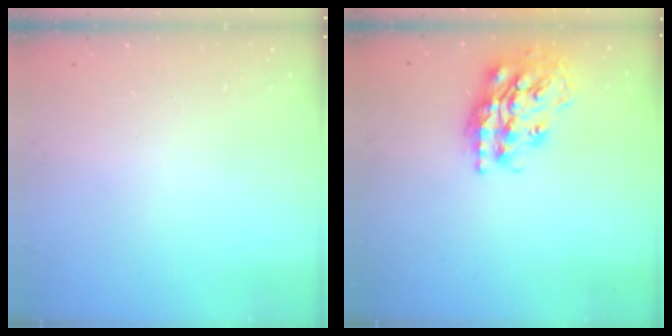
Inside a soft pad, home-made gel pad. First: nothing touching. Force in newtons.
{"total": 19.6, "press": 19.5, "slide": 1.7}